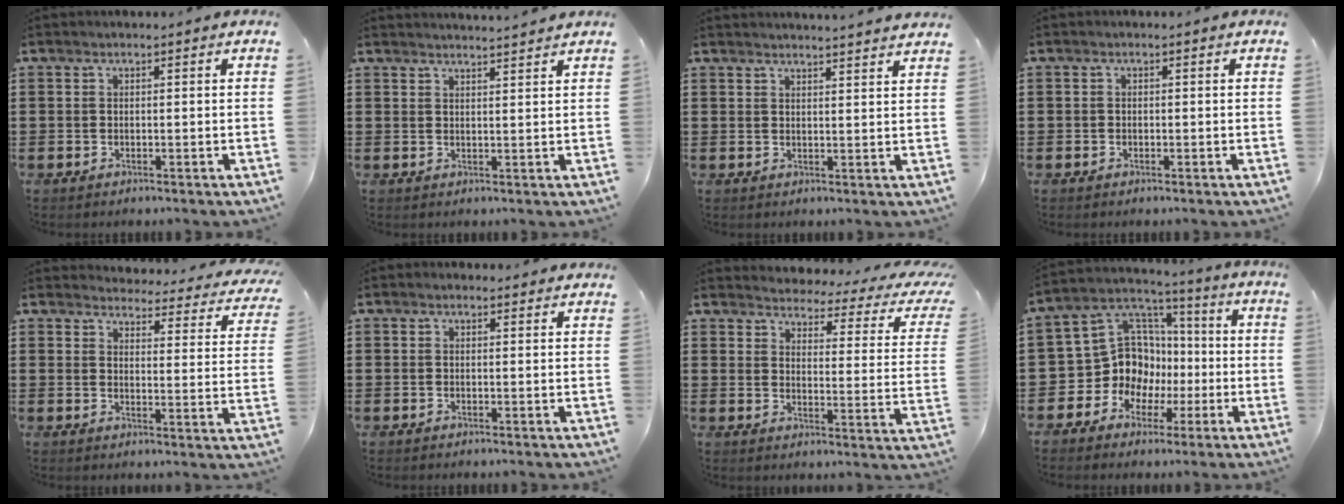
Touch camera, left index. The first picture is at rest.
{"total": 2.2, "force": [2.1, -0.3, 0.0], "torque": [-0.006, -0.007, 0.041]}
{"total": 2.4, "force": [2.3, -0.5, 0.0], "torque": [-0.006, -0.010, 0.044]}
{"total": 0.5, "force": [-0.3, 0.4, 0.0], "torque": [-0.003, 0.002, -0.007]}
{"total": 3.8, "force": [3.6, 0.4, 1.0], "torque": [-0.032, -0.030, 0.059]}
{"total": 0.7, "force": [0.5, 0.4, 0.3], "torque": [-0.007, 0.003, 0.010]}
{"total": 2.9, "force": [2.7, 0.1, 1.2], "torque": [-0.035, -0.029, 0.035]}
{"total": 12.0, "force": [-2.0, 11.1, 4.2], "torque": [-0.133, 0.000, -0.028]}